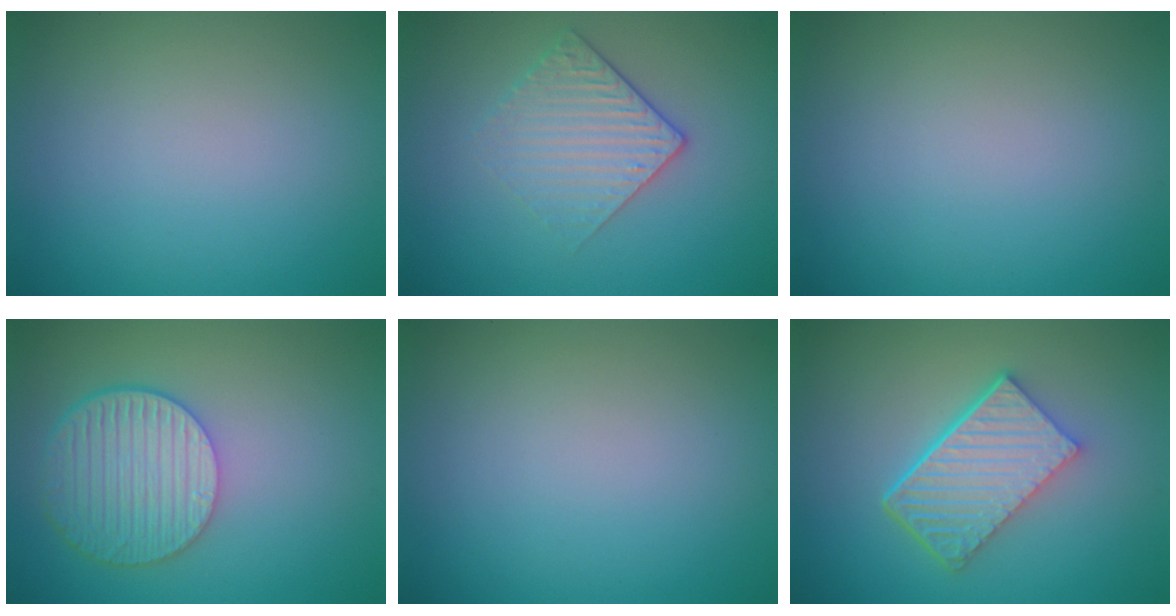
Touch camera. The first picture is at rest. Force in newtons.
{"total": 3.1, "press": 2.7, "slide": 1.4}
{"total": 0.0}
{"total": 6.0, "press": 5.0, "slide": 3.4}
{"total": 0.0}
{"total": 6.4, "press": 4.4, "slide": 4.6}